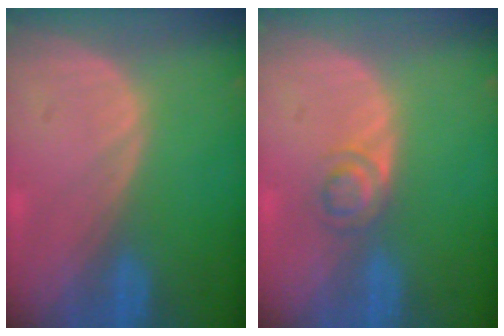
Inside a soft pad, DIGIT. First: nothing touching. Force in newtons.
{"total": 3.0, "press": 2.9, "slide": 0.2}